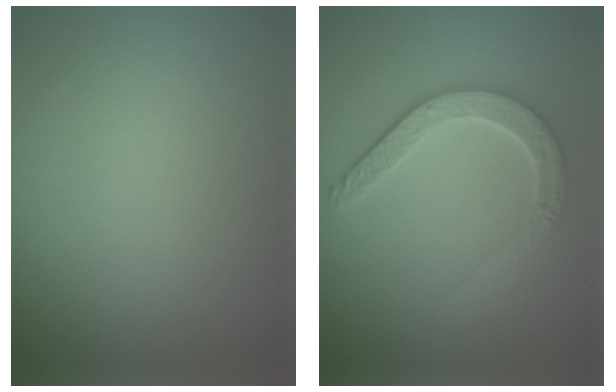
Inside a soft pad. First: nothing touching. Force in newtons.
{"total": 4.8, "press": 3.7, "slide": 3.1}